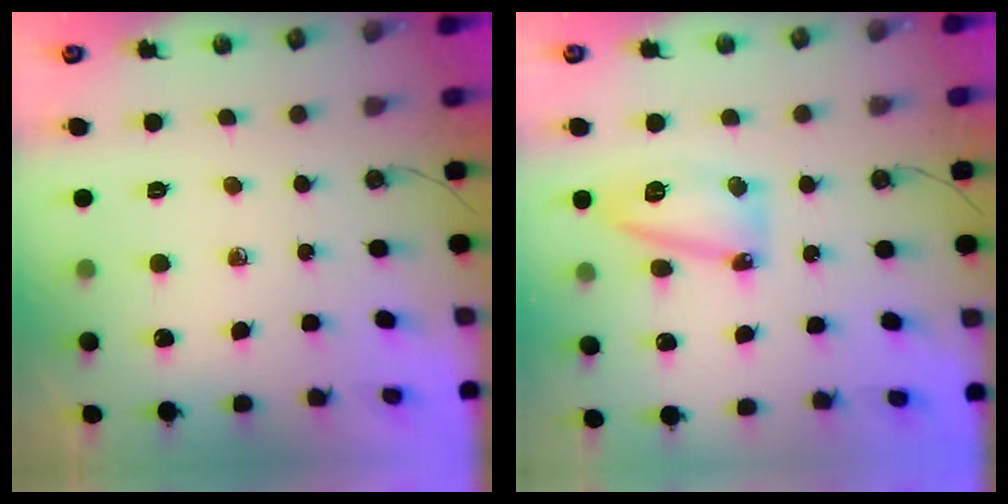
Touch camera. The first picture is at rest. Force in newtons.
{"total": 10.3, "press": 10.3, "slide": 0.7}